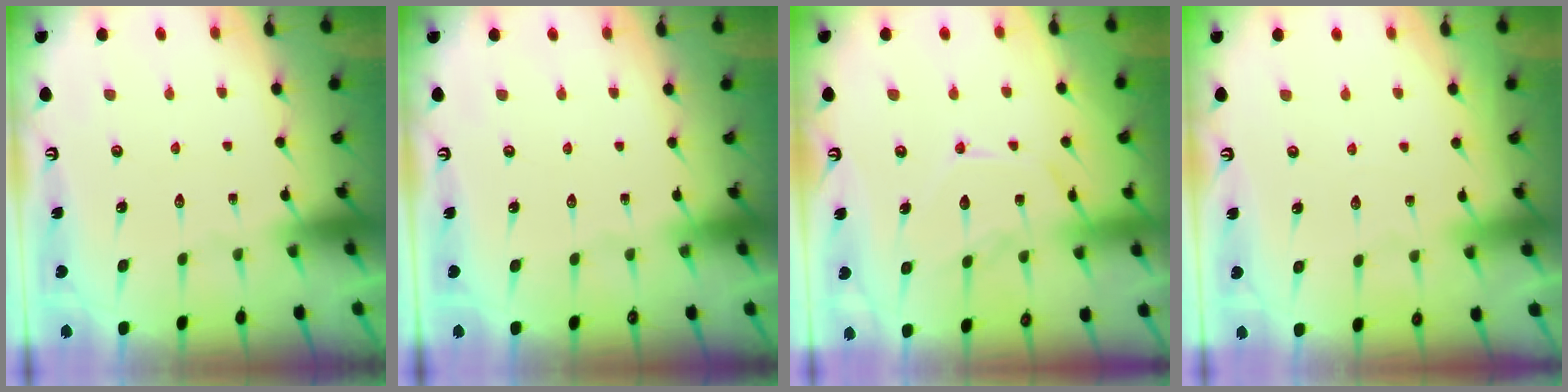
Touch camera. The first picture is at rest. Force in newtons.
{"total": 0.0}
{"total": 12.3, "press": 12.3, "slide": 1.0}
{"total": 2.6, "press": 2.6, "slide": 0.3}